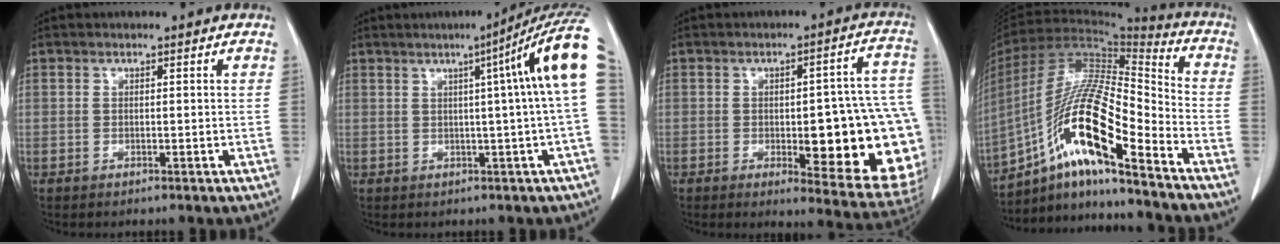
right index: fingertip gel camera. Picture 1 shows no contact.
{"total": 11.5, "force": [3.7, -2.0, 10.8], "torque": [-0.123, 0.026, 0.037]}
{"total": 20.8, "force": [-3.3, 4.8, 20.0], "torque": [-0.166, 0.018, -0.020]}
{"total": 18.0, "force": [-10.5, 2.0, 14.6], "torque": [-0.287, 0.005, -0.186]}